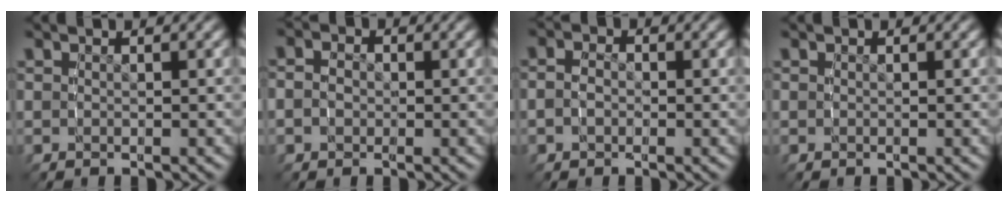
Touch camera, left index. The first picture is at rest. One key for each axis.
{"total": 2.7, "fx": -0.3, "fy": 2.3, "fz": 1.3, "tx": -0.039, "ty": -0.008, "tz": -0.005}
{"total": 2.1, "fx": -0.5, "fy": 1.6, "fz": 1.2, "tx": -0.027, "ty": -0.003, "tz": -0.009}
{"total": 0.0}